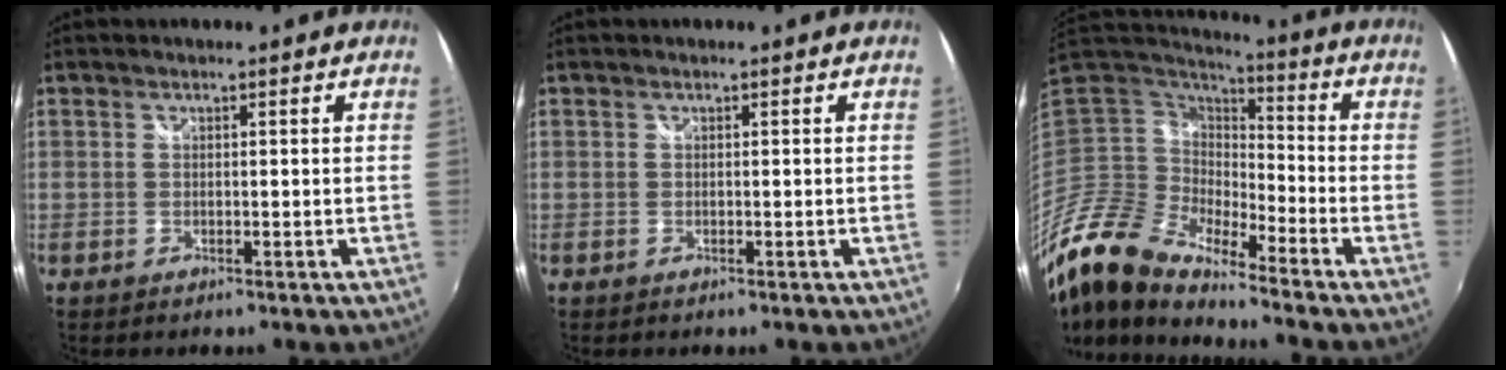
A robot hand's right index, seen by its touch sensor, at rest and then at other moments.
{"total": 0.0}
{"total": 15.1, "force": [-12.4, 4.3, 7.5], "torque": [-0.138, -0.021, -0.251]}